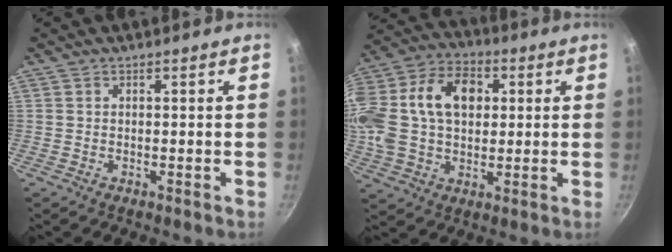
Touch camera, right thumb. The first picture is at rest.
{"total": 24.2, "force": [4.4, 16.8, 16.9], "torque": [-0.350, 0.038, 0.069]}